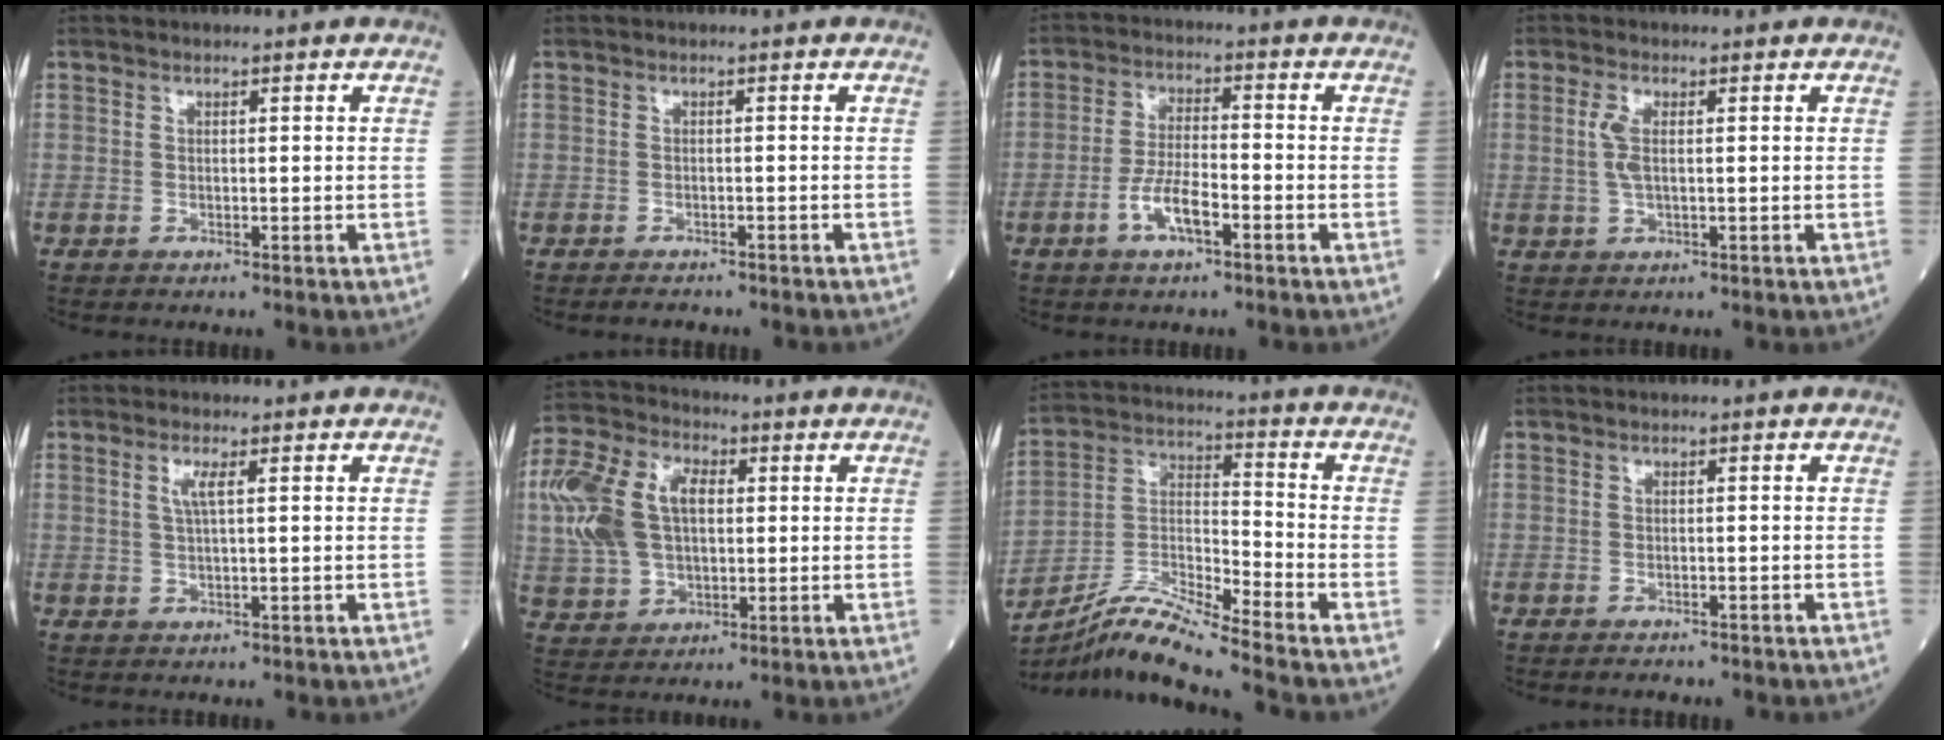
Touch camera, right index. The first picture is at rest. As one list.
[{"total": 2.2, "force": [-2.0, 0.7, 0.7], "torque": [-0.013, -0.003, -0.022]}, {"total": 5.9, "force": [-2.8, 1.5, 4.9], "torque": [-0.094, 0.003, -0.054]}, {"total": 3.1, "force": [0.5, 1.1, 2.8], "torque": [-0.069, 0.002, 0.012]}, {"total": 2.2, "force": [0.7, -0.1, 2.0], "torque": [-0.047, 0.002, 0.013]}, {"total": 13.9, "force": [1.9, 9.0, 10.4], "torque": [-0.243, 0.035, 0.039]}, {"total": 11.3, "force": [-10.1, -1.5, 5.0], "torque": [-0.108, -0.002, -0.188]}, {"total": 2.3, "force": [-2.1, 0.7, 0.8], "torque": [-0.013, -0.004, -0.022]}]